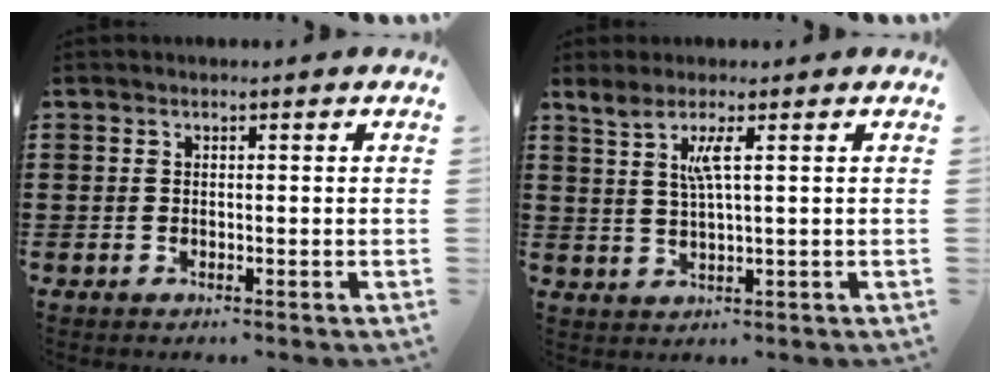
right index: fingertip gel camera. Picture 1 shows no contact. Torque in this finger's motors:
{"motor_torque": [0.79, 0.38, 0.16, 0.08]}